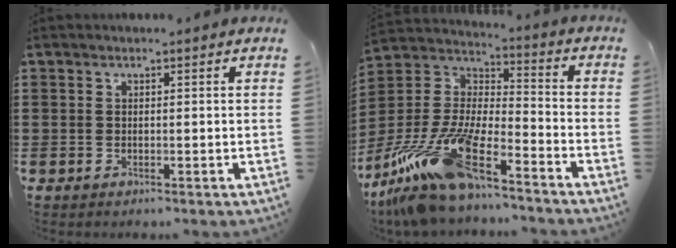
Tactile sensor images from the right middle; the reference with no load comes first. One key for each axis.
{"total": 16.1, "fx": -12.1, "fy": 3.5, "fz": 10.0, "tx": -0.229, "ty": 0.014, "tz": -0.232}